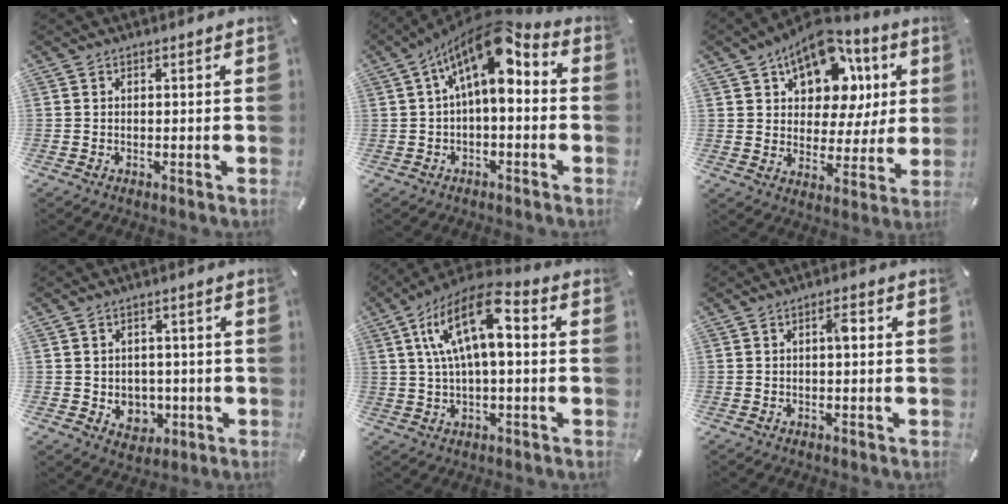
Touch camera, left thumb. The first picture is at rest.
{"total": 13.5, "force": [4.5, 6.1, 11.1], "torque": [-0.185, -0.023, 0.077]}
{"total": 15.2, "force": [8.6, 10.0, 7.6], "torque": [-0.117, -0.056, 0.153]}
{"total": 5.4, "force": [-0.7, 5.1, 1.9], "torque": [-0.021, 0.000, -0.013]}
{"total": 14.9, "force": [3.5, 6.5, 12.9], "torque": [-0.255, -0.005, 0.060]}
{"total": 2.9, "force": [0.3, 1.0, 2.7], "torque": [-0.046, 0.007, 0.000]}